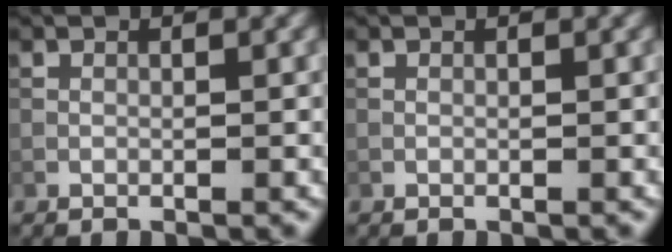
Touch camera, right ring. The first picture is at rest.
{"total": 0.0}